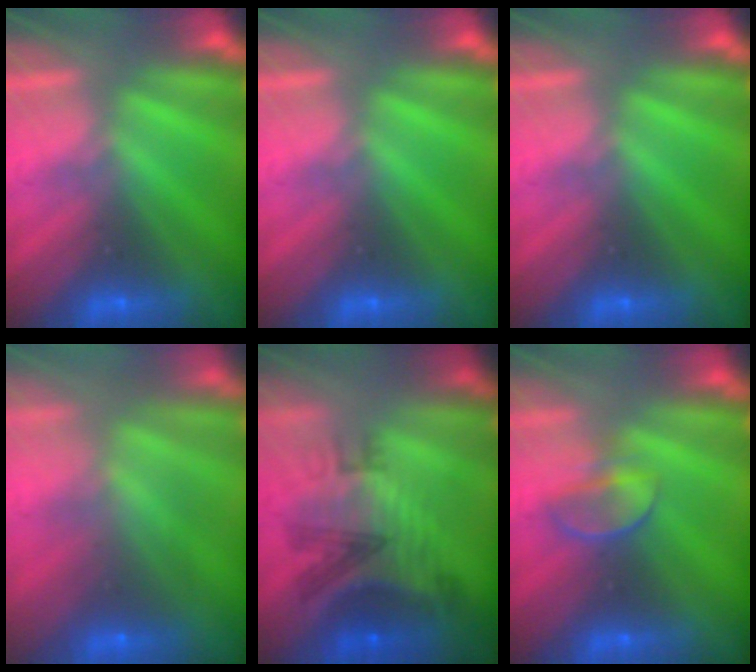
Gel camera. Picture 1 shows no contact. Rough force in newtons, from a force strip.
{"total": 0.0}
{"total": 0.0}
{"total": 8.4}
{"total": 7.0}
{"total": 2.3}